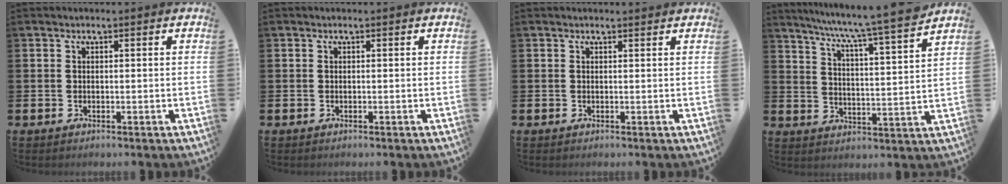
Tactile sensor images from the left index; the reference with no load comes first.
{"total": 0.0}
{"total": 0.6, "force": [0.6, 0.0, 0.2], "torque": [0.008, -0.004, 0.008]}
{"total": 7.6, "force": [6.8, -0.8, 3.3], "torque": [-0.082, -0.055, 0.110]}